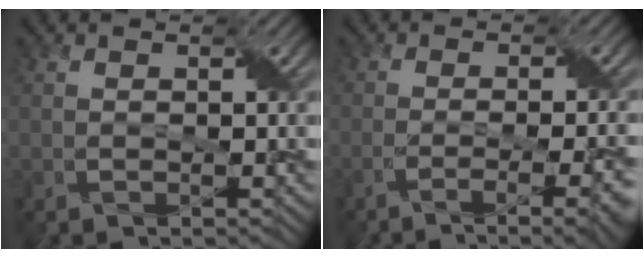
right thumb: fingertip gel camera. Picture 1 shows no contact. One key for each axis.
{"total": 7.9, "fx": -4.3, "fy": 1.9, "fz": 6.4, "tx": -0.083, "ty": -0.003, "tz": -0.058}